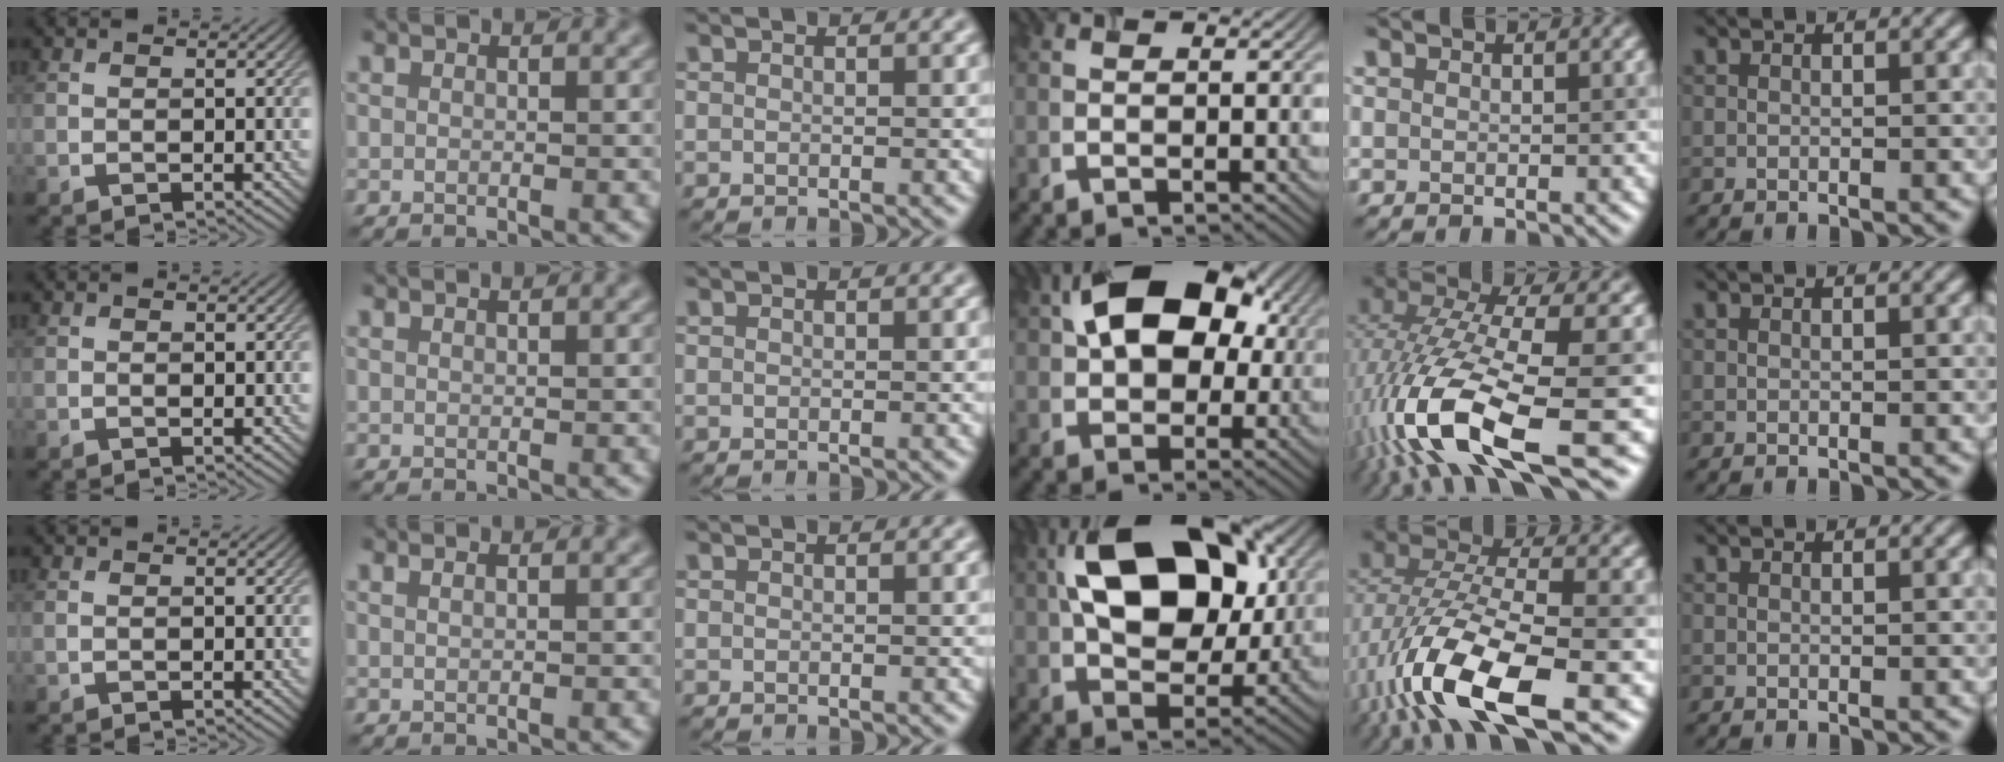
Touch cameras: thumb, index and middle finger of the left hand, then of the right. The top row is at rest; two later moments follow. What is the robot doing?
{"motion": "extract", "object": "airpods case & airpods"}